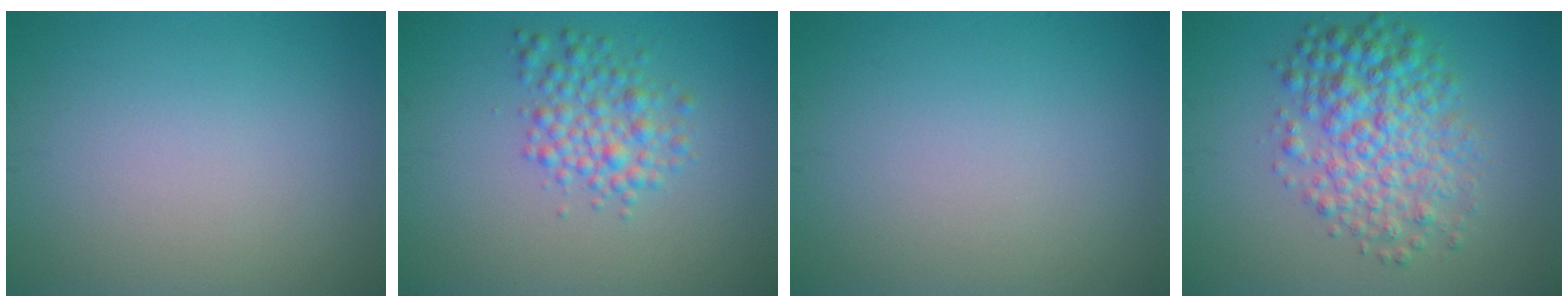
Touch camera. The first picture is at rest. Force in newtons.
{"total": 3.3, "press": 3.3, "slide": 0.1}
{"total": 0.0}
{"total": 6.0, "press": 6.0, "slide": 0.0}